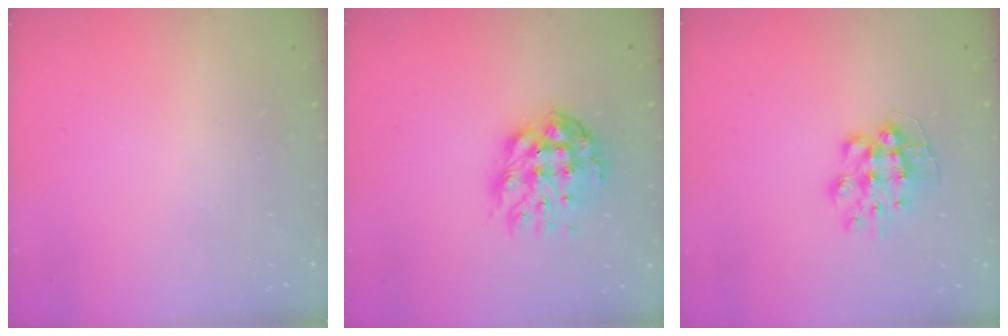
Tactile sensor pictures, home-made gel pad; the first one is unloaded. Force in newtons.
{"total": 12.5, "press": 12.5, "slide": 0.9}
{"total": 9.5, "press": 9.5, "slide": 0.7}